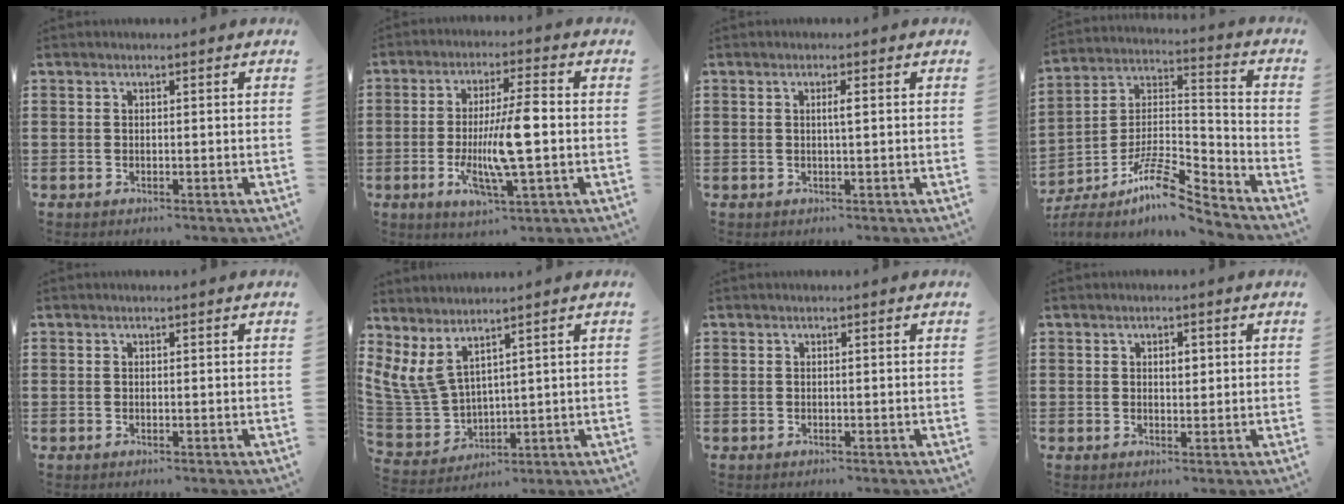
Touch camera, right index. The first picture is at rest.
{"total": 9.8, "force": [-1.1, 1.7, 9.5], "torque": [-0.183, -0.013, -0.028]}
{"total": 1.4, "force": [0.3, 0.0, 1.4], "torque": [-0.026, 0.001, 0.003]}
{"total": 10.4, "force": [-7.9, 2.2, 6.5], "torque": [-0.127, 0.006, -0.154]}
{"total": 0.0}
{"total": 6.2, "force": [4.2, 2.9, 3.4], "torque": [-0.115, -0.024, 0.072]}
{"total": 0.0}
{"total": 1.9, "force": [0.5, 1.0, 1.6], "torque": [-0.024, 0.004, 0.005]}